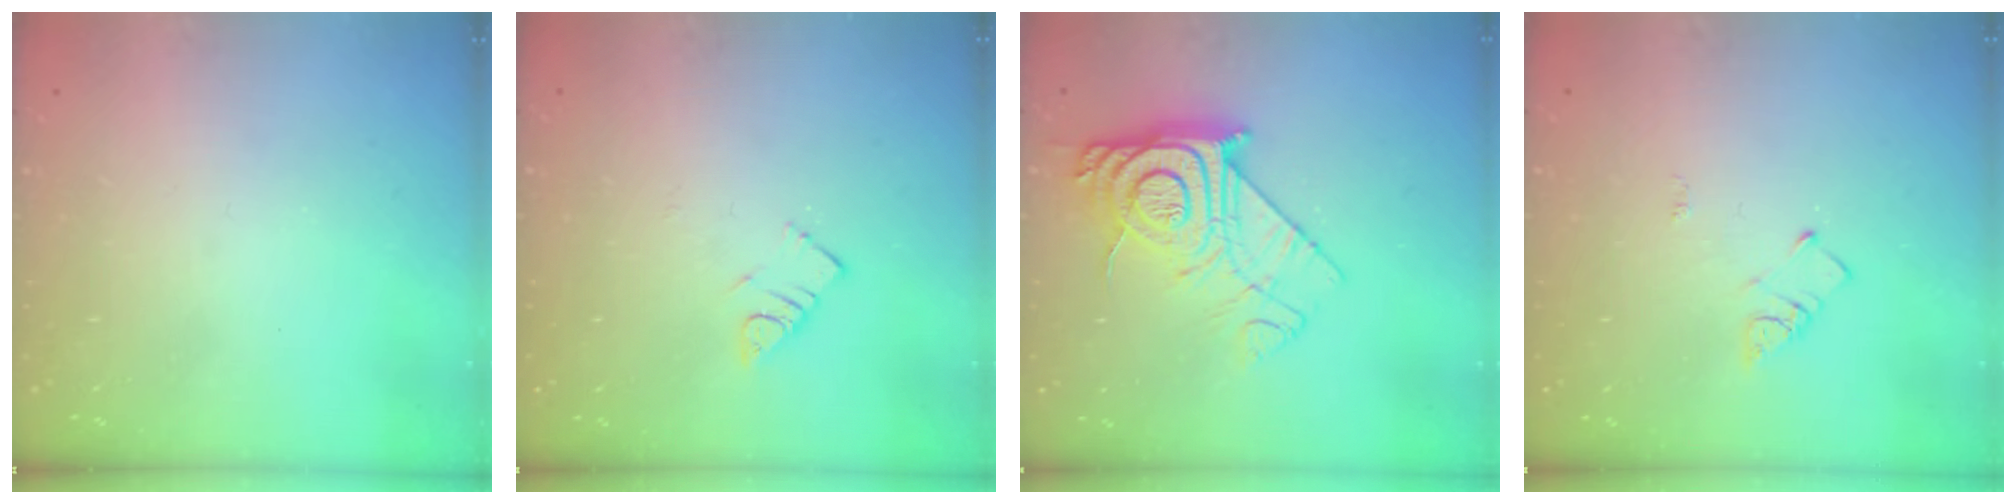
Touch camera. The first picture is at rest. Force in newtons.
{"total": 3.7, "press": 3.7, "slide": 0.5}
{"total": 14.3, "press": 14.3, "slide": 1.0}
{"total": 3.5, "press": 3.5, "slide": 0.6}